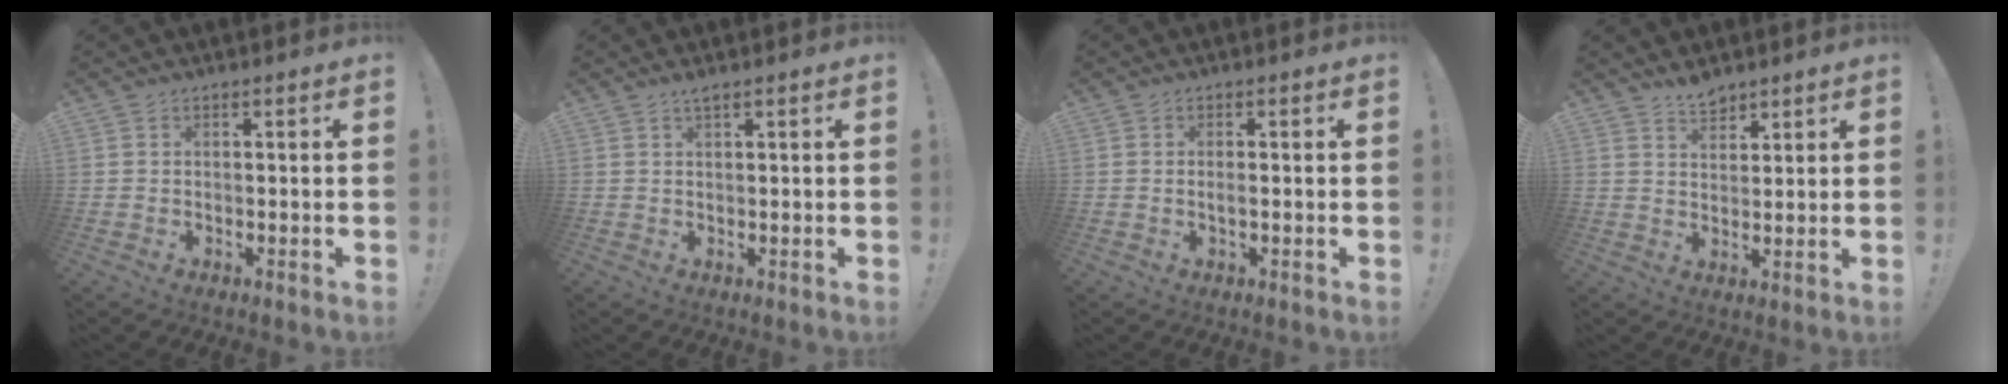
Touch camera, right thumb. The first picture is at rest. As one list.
[{"total": 1.3, "force": [1.0, -0.1, 0.9], "torque": [-0.018, 0.002, 0.016]}, {"total": 1.5, "force": [-0.1, 0.3, 1.5], "torque": [-0.018, -0.001, -0.004]}, {"total": 4.5, "force": [4.0, 1.8, 1.0], "torque": [-0.016, -0.024, 0.073]}]